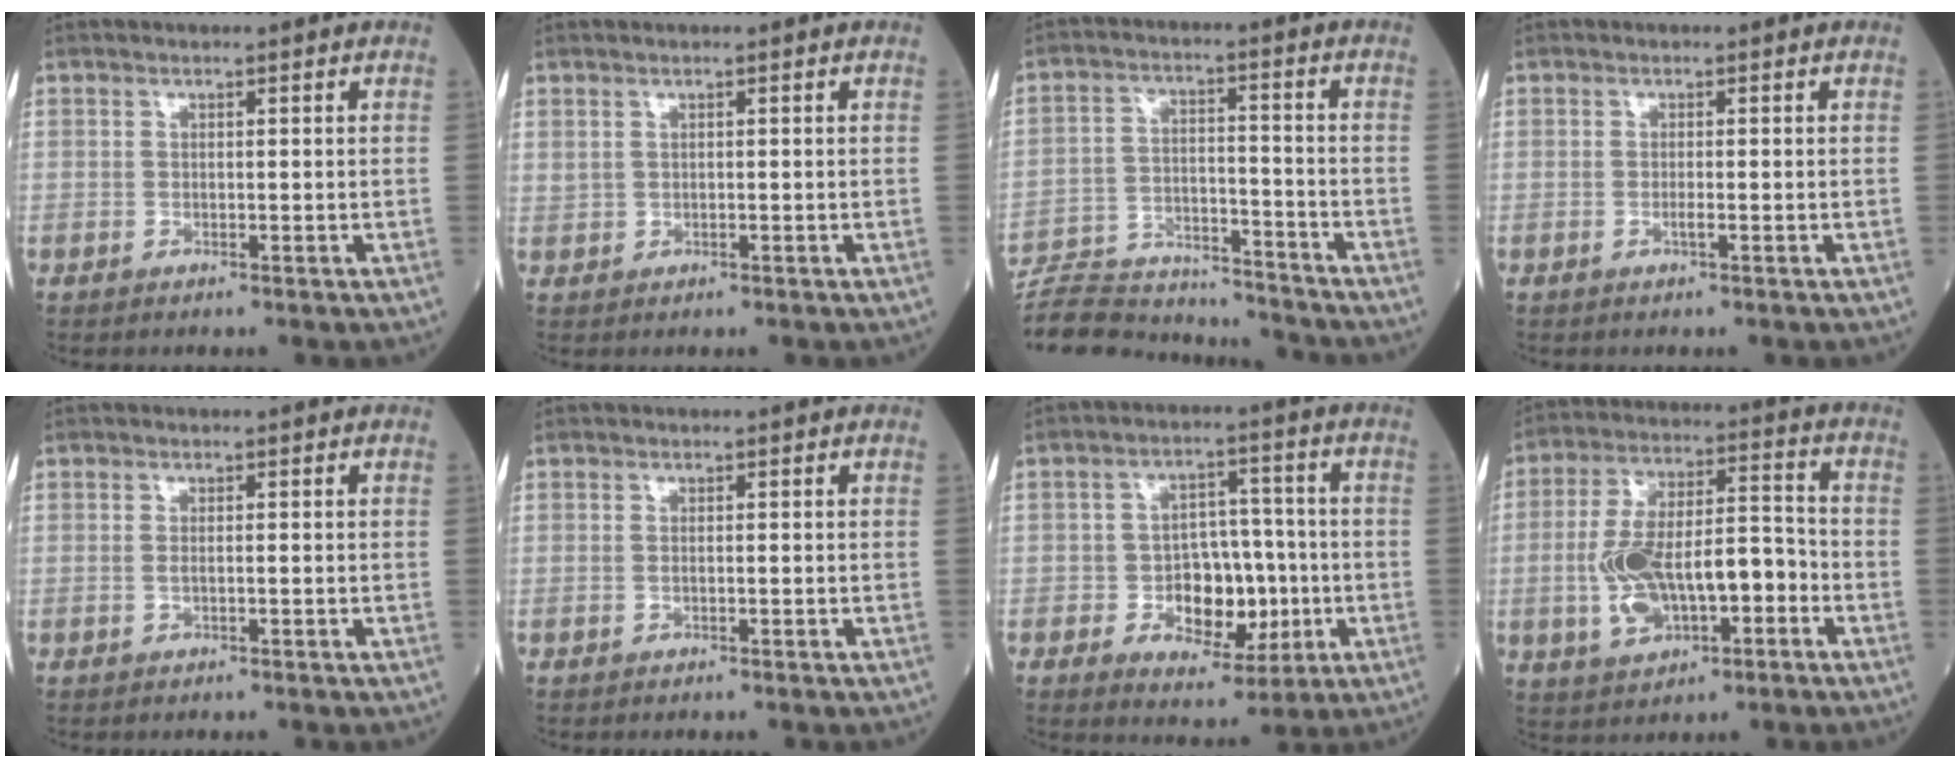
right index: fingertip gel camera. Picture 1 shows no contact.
{"total": 0.7, "force": [0.6, 0.4, 0.2], "torque": [-0.004, 0.006, 0.013]}
{"total": 16.9, "force": [-16.4, 2.3, 3.4], "torque": [-0.069, 0.013, -0.254]}
{"total": 0.7, "force": [-0.3, 0.0, 0.7], "torque": [-0.015, 0.000, -0.005]}
{"total": 0.5, "force": [-0.1, 0.2, 0.5], "torque": [-0.013, 0.000, -0.002]}
{"total": 0.0}
{"total": 9.7, "force": [-2.1, 5.6, 7.6], "torque": [-0.115, 0.014, -0.025]}
{"total": 13.6, "force": [-3.5, 5.7, 11.8], "torque": [-0.226, 0.026, -0.052]}